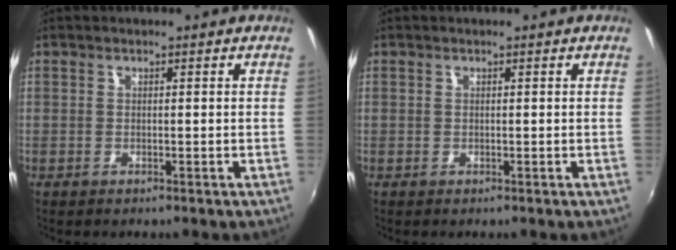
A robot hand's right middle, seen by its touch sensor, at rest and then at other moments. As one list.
[{"total": 0.0}]